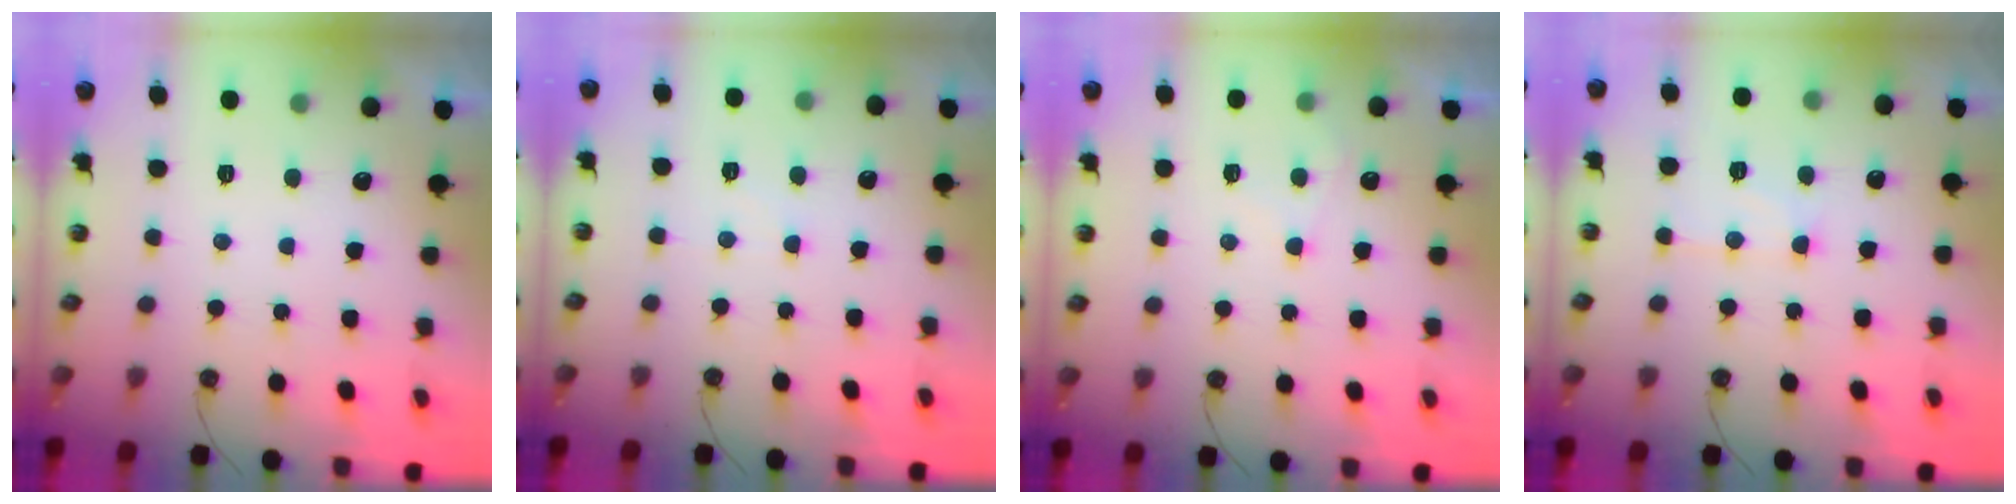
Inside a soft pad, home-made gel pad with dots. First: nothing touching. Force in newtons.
{"total": 2.4, "press": 2.4, "slide": 0.5}
{"total": 6.2, "press": 6.2, "slide": 0.7}
{"total": 10.5, "press": 10.5, "slide": 1.0}